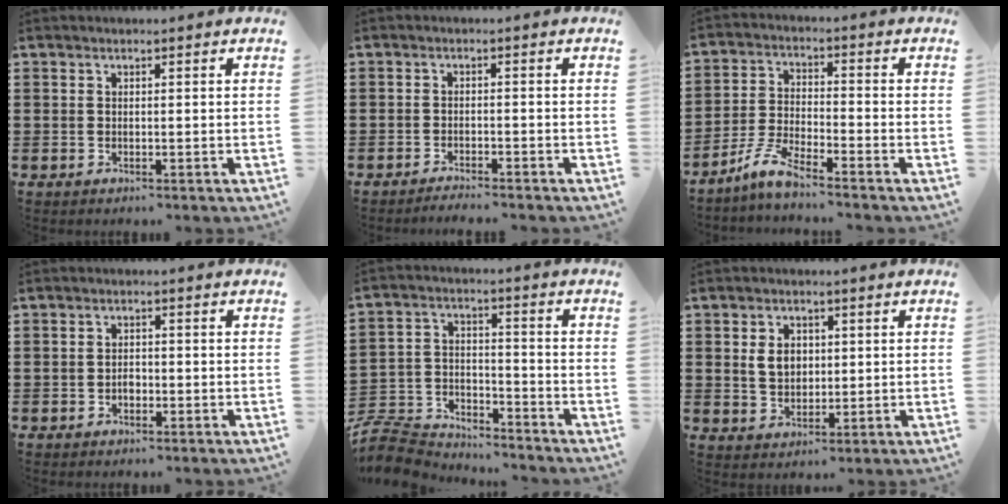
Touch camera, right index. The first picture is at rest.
{"total": 1.8, "force": [-1.8, -0.1, 0.1], "torque": [-0.005, 0.003, -0.037]}
{"total": 6.0, "force": [-5.1, 0.2, 3.1], "torque": [-0.084, -0.016, -0.105]}
{"total": 1.4, "force": [-0.5, 1.0, 0.8], "torque": [-0.016, 0.001, -0.010]}
{"total": 8.3, "force": [-8.1, 1.9, 1.1], "torque": [-0.040, 0.012, -0.165]}
{"total": 4.2, "force": [0.7, 3.1, 2.7], "torque": [-0.055, 0.009, 0.008]}